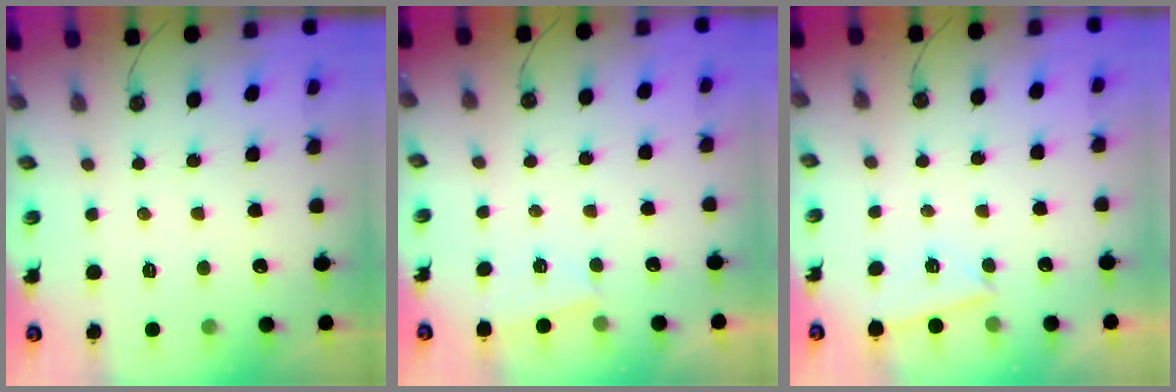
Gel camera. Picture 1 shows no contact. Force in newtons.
{"total": 2.6, "press": 1.3, "slide": 2.2}
{"total": 3.4, "press": 2.4, "slide": 2.4}